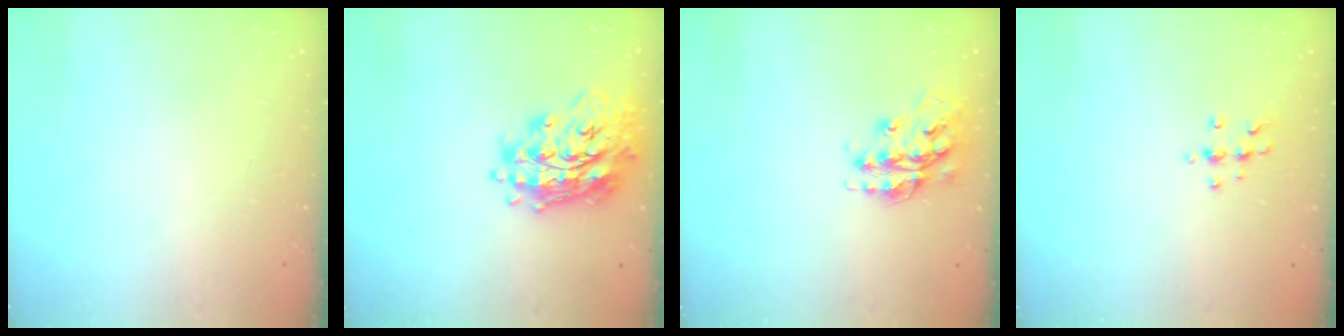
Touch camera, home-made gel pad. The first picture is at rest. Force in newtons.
{"total": 19.9, "press": 19.8, "slide": 2.1}
{"total": 14.6, "press": 14.5, "slide": 0.7}
{"total": 7.5, "press": 7.4, "slide": 1.3}